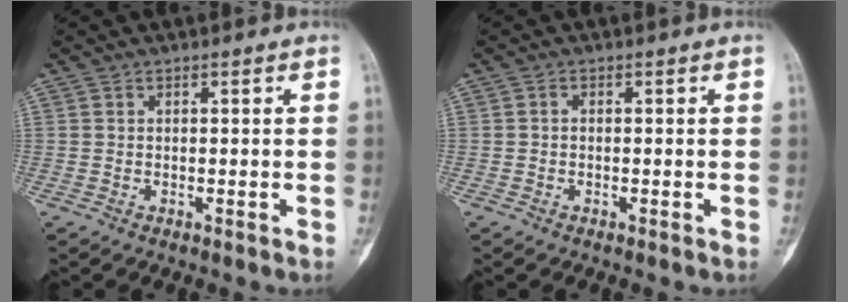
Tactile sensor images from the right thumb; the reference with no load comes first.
{"total": 0.6, "force": [-0.1, 0.4, 0.4], "torque": [-0.005, 0.002, -0.008]}